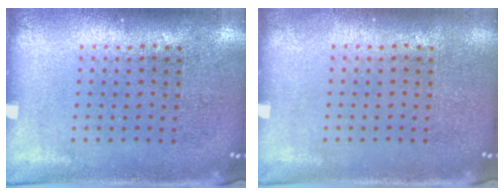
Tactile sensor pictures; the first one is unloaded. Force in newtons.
{"total": 0.0}